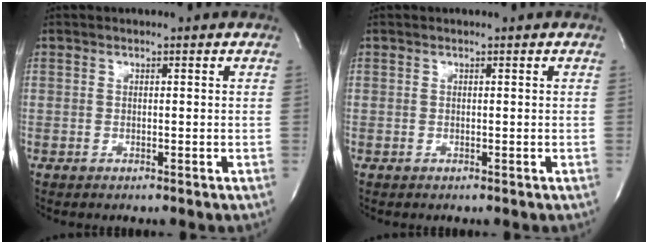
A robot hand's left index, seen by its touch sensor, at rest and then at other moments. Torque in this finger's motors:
{"motor_torque": [-0.01, 0.01, 0.00, 0.00]}